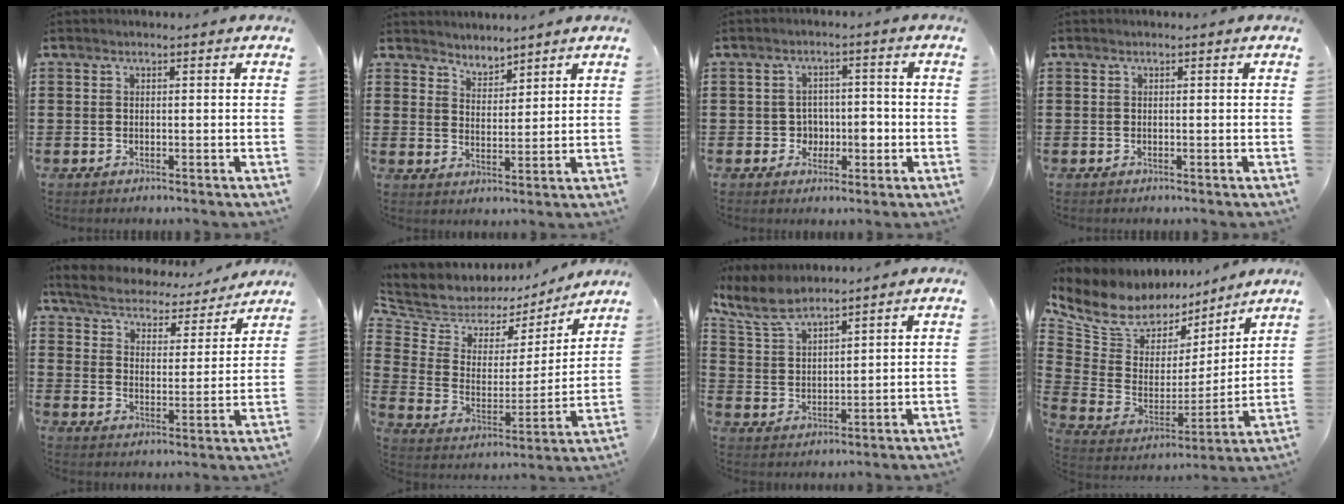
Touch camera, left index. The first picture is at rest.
{"total": 3.2, "force": [3.1, 0.7, -0.4], "torque": [-0.006, -0.011, 0.058]}
{"total": 3.9, "force": [-0.8, 3.4, 1.7], "torque": [-0.037, 0.003, -0.021]}
{"total": 0.0}
{"total": 4.8, "force": [4.7, 0.5, 0.8], "torque": [-0.042, -0.035, 0.076]}
{"total": 5.9, "force": [5.1, 3.0, -0.4], "torque": [-0.037, -0.043, 0.088]}
{"total": 5.9, "force": [4.8, 1.7, 2.9], "torque": [-0.074, -0.005, 0.090]}
{"total": 9.4, "force": [7.7, 5.0, 2.3], "torque": [-0.102, -0.057, 0.139]}